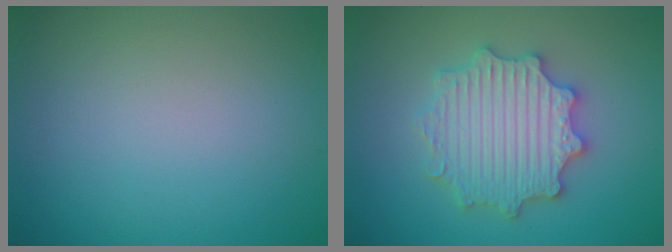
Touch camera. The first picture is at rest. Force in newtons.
{"total": 5.6, "press": 5.5, "slide": 1.0}